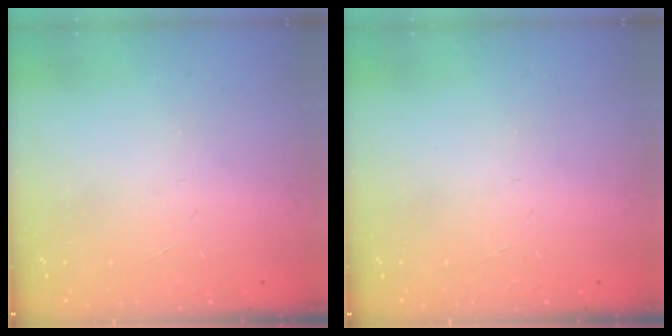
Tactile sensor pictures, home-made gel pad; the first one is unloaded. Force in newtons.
{"total": 0.0}